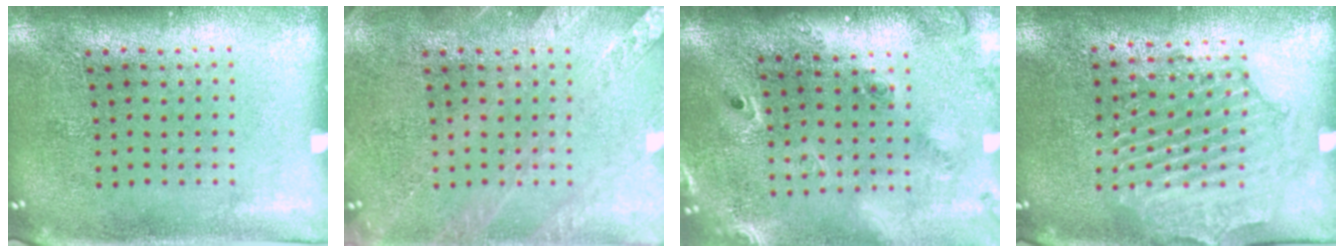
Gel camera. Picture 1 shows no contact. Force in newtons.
{"total": 2.6, "press": 2.6, "slide": 0.2}
{"total": 2.4, "press": 1.7, "slide": 1.6}
{"total": 2.0, "press": 1.9, "slide": 0.5}